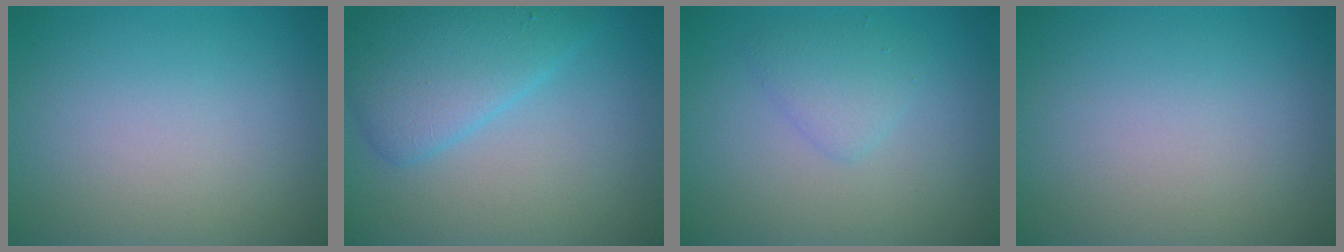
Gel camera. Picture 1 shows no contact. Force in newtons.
{"total": 4.7, "press": 4.7, "slide": 0.2}
{"total": 1.8, "press": 1.8, "slide": 0.1}
{"total": 0.0}